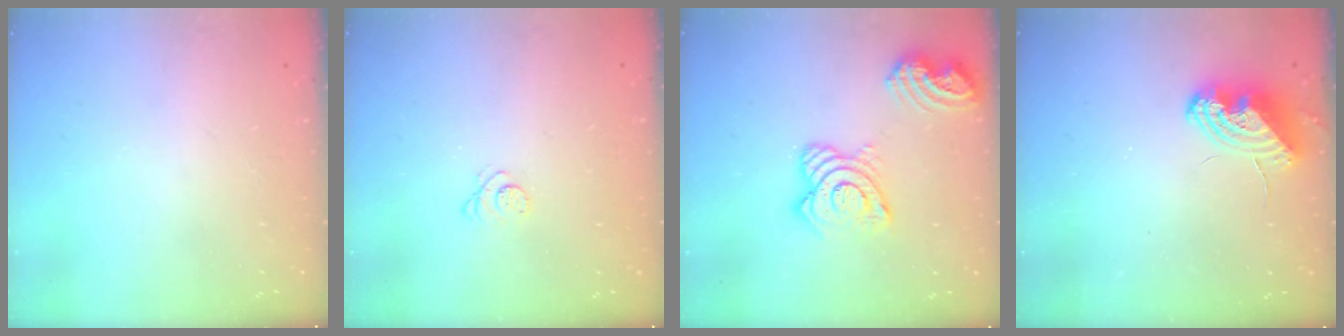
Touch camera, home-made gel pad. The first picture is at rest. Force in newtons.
{"total": 2.7, "press": 2.7, "slide": 0.3}
{"total": 17.1, "press": 17.0, "slide": 1.9}
{"total": 8.5, "press": 8.3, "slide": 1.5}